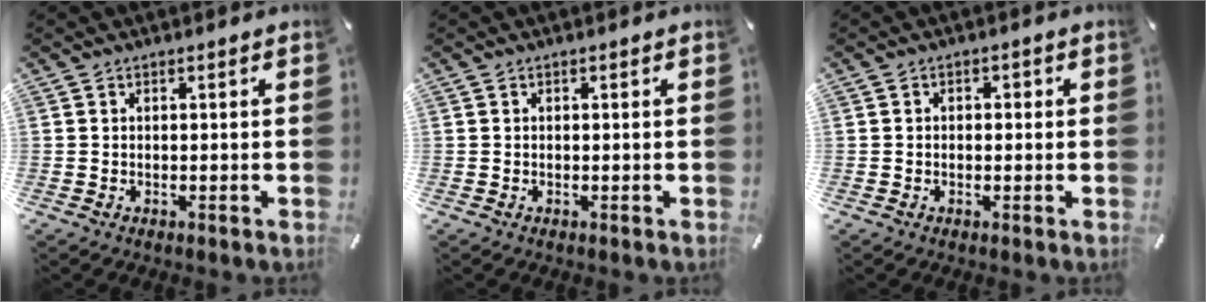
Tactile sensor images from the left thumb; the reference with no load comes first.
{"total": 0.0}
{"total": 1.4, "force": [-0.4, 1.1, 0.7], "torque": [-0.013, 0.006, -0.010]}